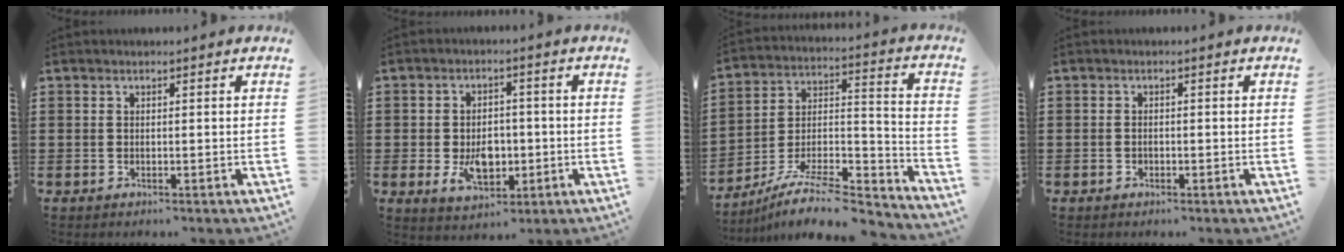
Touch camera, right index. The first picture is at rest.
{"total": 6.5, "force": [-1.3, 4.3, 4.7], "torque": [-0.074, 0.003, -0.025]}
{"total": 9.6, "force": [-7.7, 2.6, 5.0], "torque": [-0.081, 0.023, -0.149]}
{"total": 0.7, "force": [-0.4, 0.2, 0.5], "torque": [-0.013, -0.005, -0.005]}